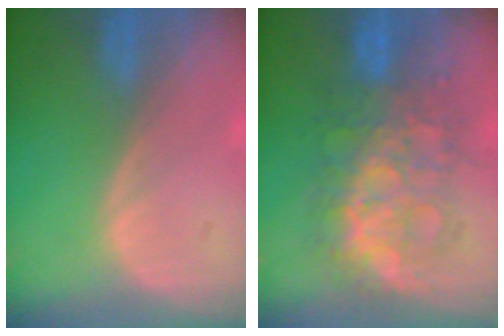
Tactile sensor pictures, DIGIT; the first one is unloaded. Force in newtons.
{"total": 9.7, "press": 9.6, "slide": 0.7}